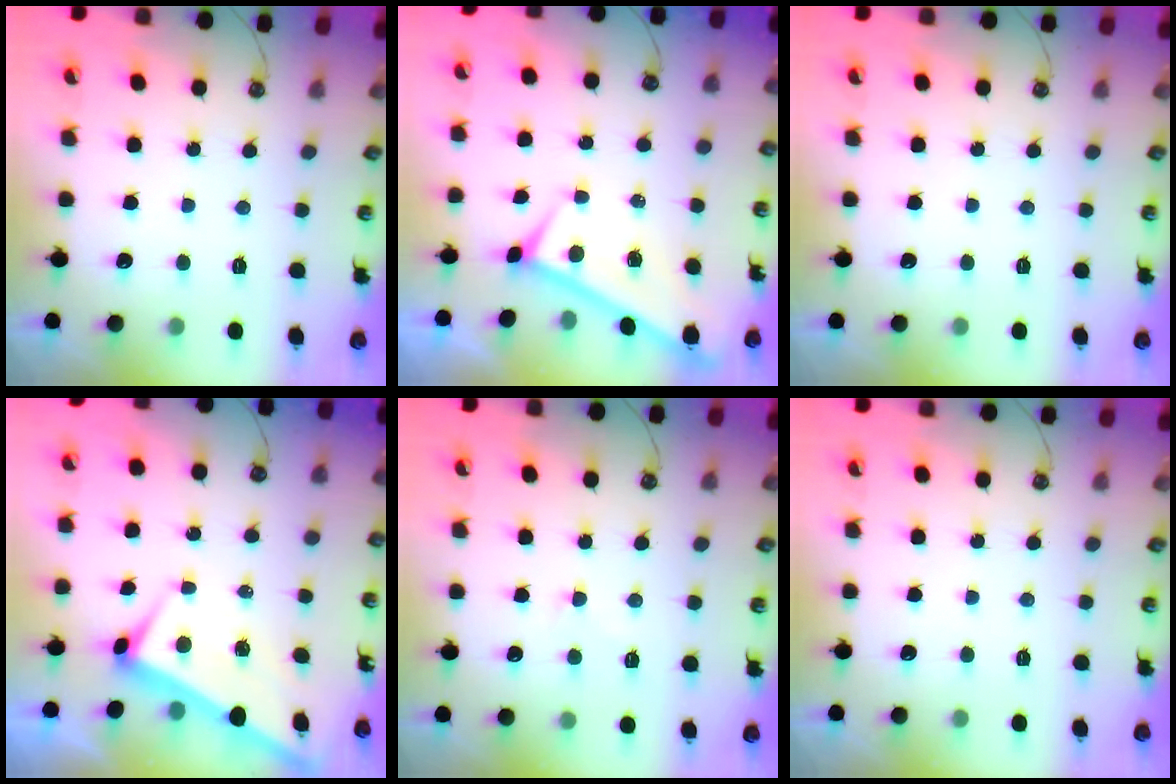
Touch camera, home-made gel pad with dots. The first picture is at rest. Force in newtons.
{"total": 0.0}
{"total": 0.0}
{"total": 2.8, "press": 2.7, "slide": 0.6}
{"total": 1.8, "press": 1.7, "slide": 0.6}
{"total": 0.0}